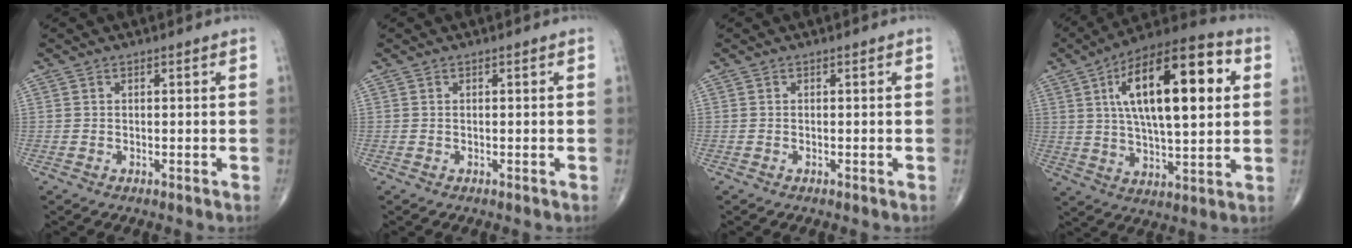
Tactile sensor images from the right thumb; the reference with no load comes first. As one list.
[{"total": 0.0}, {"total": 0.0}, {"total": 23.1, "force": [5.8, 8.9, 20.5], "torque": [-0.320, 0.005, 0.084]}]